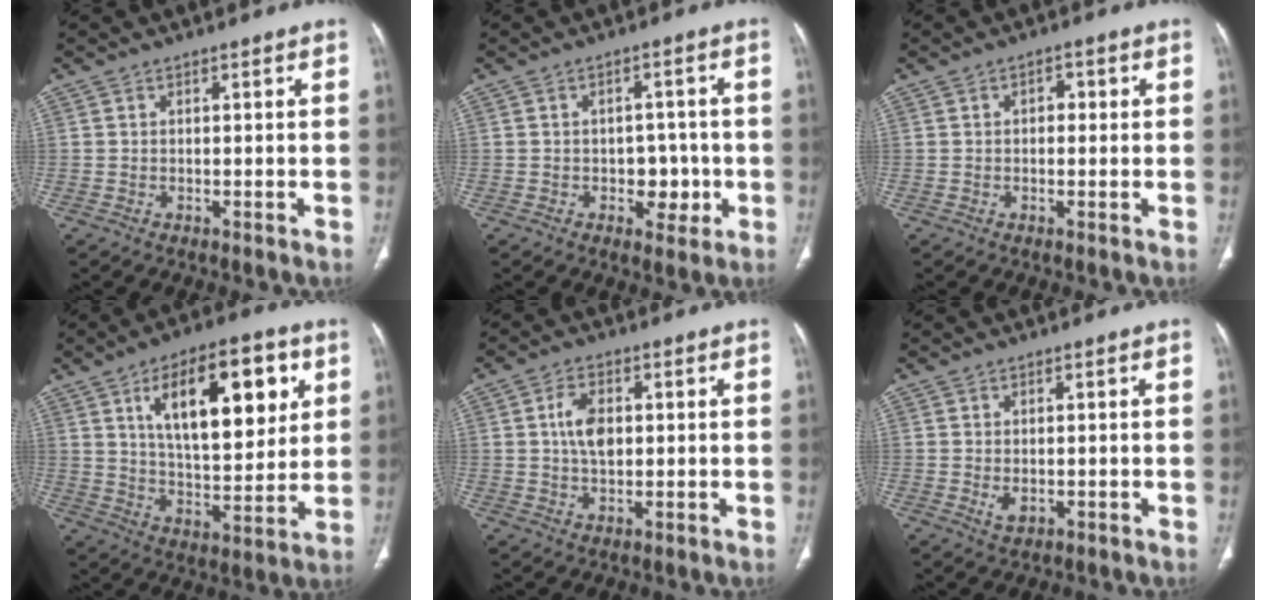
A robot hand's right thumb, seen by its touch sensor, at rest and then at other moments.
{"total": 5.6, "force": [-1.3, 4.0, 3.7], "torque": [-0.015, 0.010, -0.014]}
{"total": 2.3, "force": [0.4, 1.5, 1.7], "torque": [-0.016, 0.008, 0.002]}
{"total": 21.5, "force": [7.8, 9.8, 17.5], "torque": [-0.224, -0.023, 0.126]}
{"total": 6.1, "force": [1.0, 3.7, 4.8], "torque": [-0.082, 0.001, 0.016]}
{"total": 2.4, "force": [-0.3, 1.5, 1.8], "torque": [-0.028, -0.002, 0.001]}